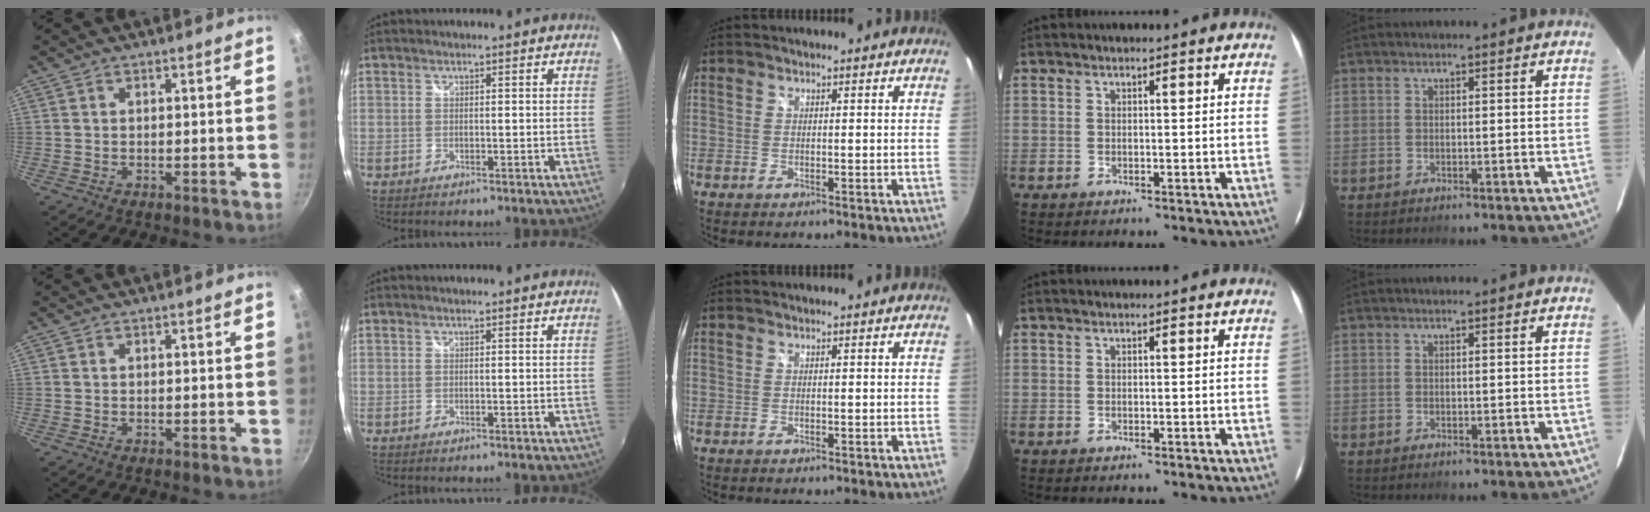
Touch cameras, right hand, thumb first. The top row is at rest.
{}